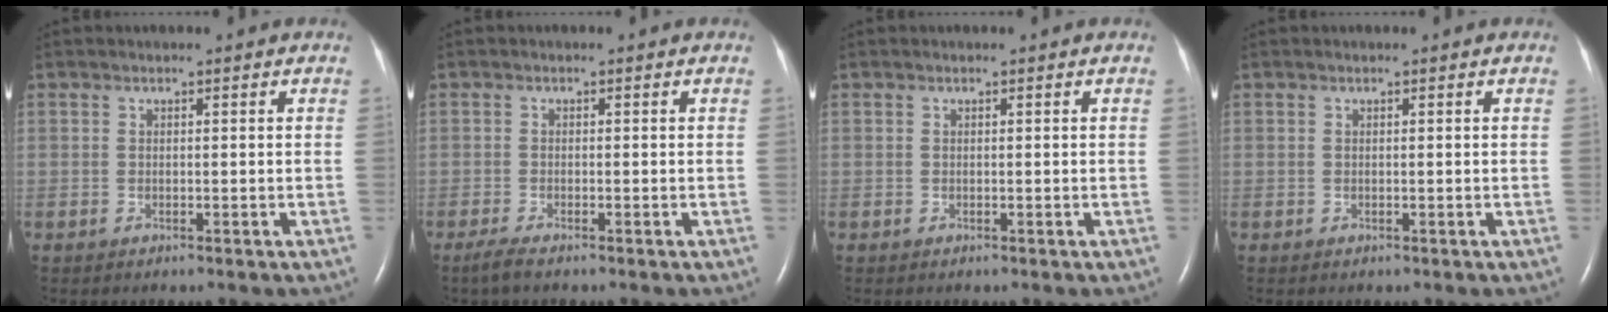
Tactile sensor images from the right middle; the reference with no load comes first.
{"total": 1.7, "force": [-1.3, 0.0, 1.1], "torque": [-0.039, -0.009, -0.028]}
{"total": 0.0}
{"total": 0.0}